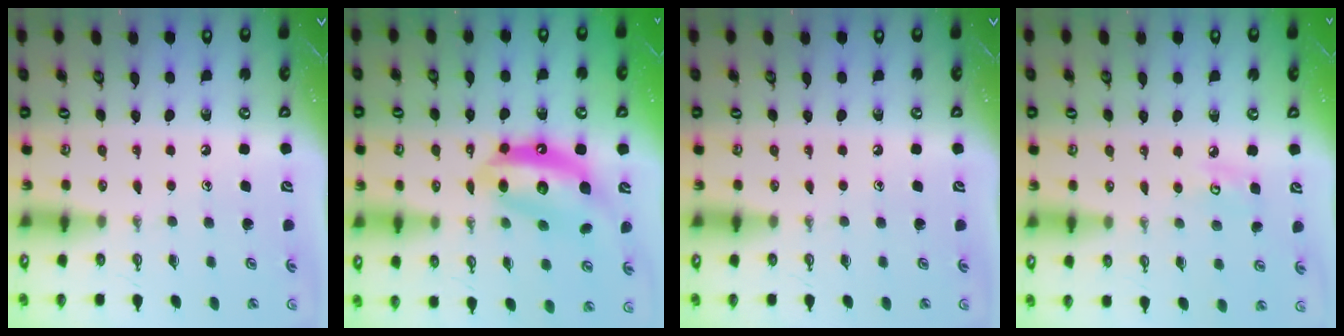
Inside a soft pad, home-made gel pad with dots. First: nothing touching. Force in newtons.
{"total": 13.5, "press": 13.5, "slide": 1.2}
{"total": 0.0}
{"total": 5.9, "press": 5.9, "slide": 0.5}